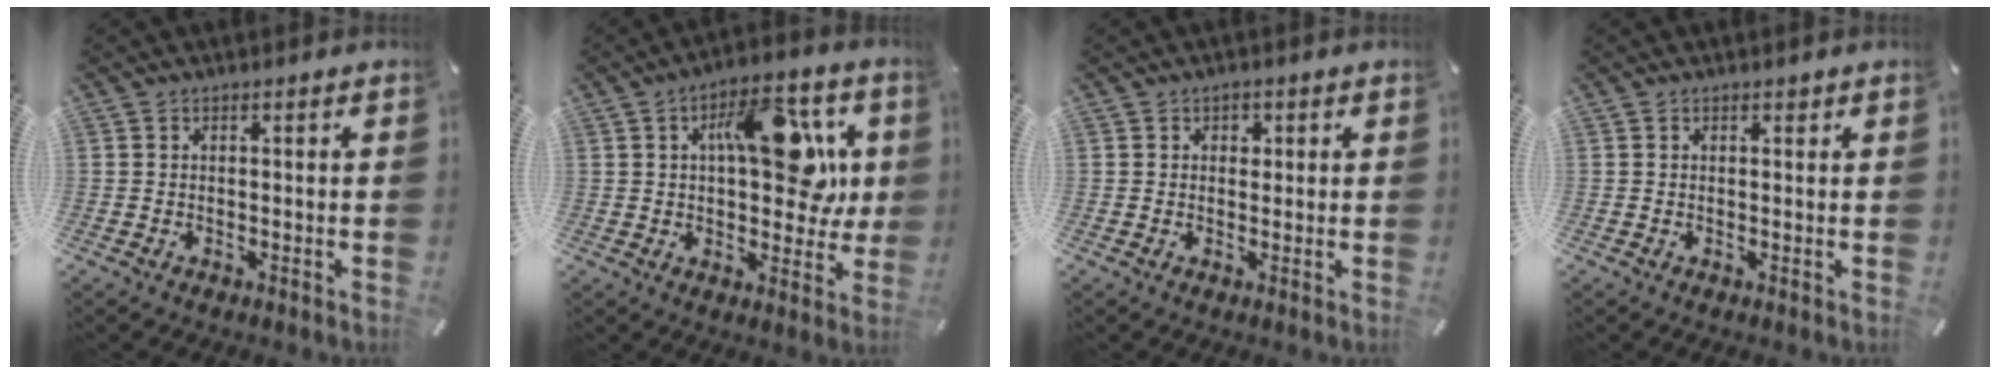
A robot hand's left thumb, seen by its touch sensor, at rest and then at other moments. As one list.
[{"total": 16.1, "force": [4.3, 8.5, 13.0], "torque": [-0.176, 0.000, 0.068]}, {"total": 1.7, "force": [0.4, 1.5, 0.6], "torque": [0.001, 0.000, 0.001]}, {"total": 0.6, "force": [0.3, 0.5, 0.2], "torque": [0.004, -0.001, 0.004]}]